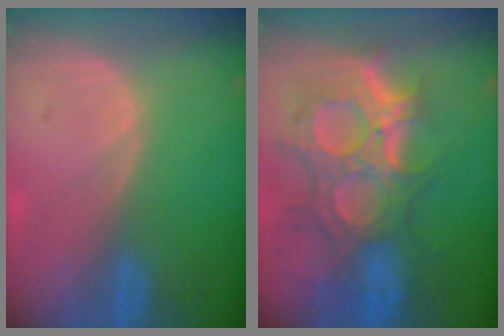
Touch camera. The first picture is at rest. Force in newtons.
{"total": 12.0, "press": 10.8, "slide": 5.3}